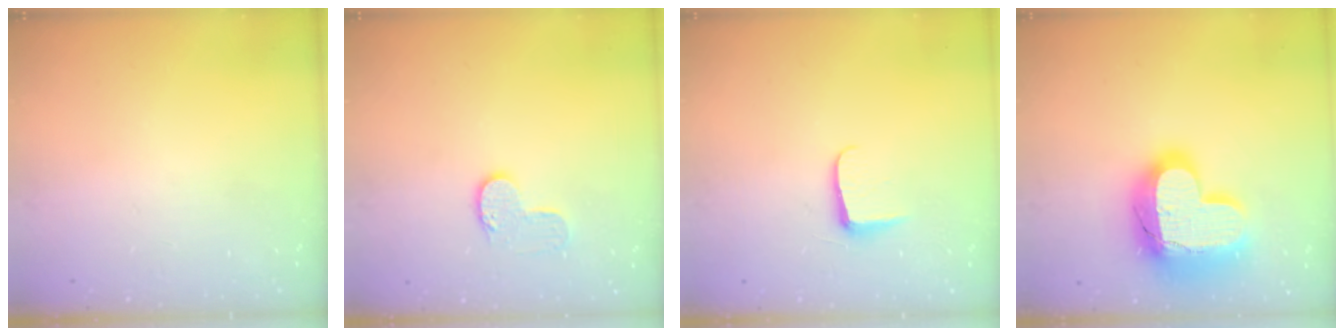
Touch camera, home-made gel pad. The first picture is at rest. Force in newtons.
{"total": 7.4, "press": 7.4, "slide": 0.2}
{"total": 5.4, "press": 5.4, "slide": 0.7}
{"total": 22.3, "press": 22.3, "slide": 1.5}